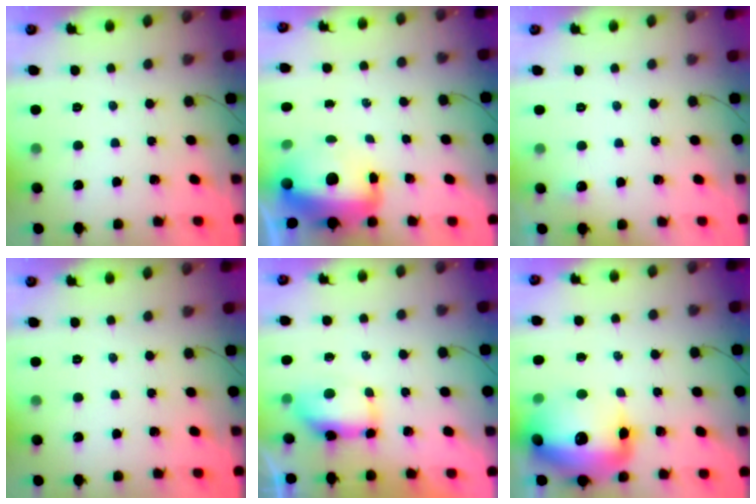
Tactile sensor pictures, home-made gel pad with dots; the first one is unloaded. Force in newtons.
{"total": 10.6, "press": 10.3, "slide": 2.5}
{"total": 7.4, "press": 2.7, "slide": 6.9}
{"total": 0.0}
{"total": 8.5, "press": 7.4, "slide": 4.2}
{"total": 20.6, "press": 20.0, "slide": 4.9}